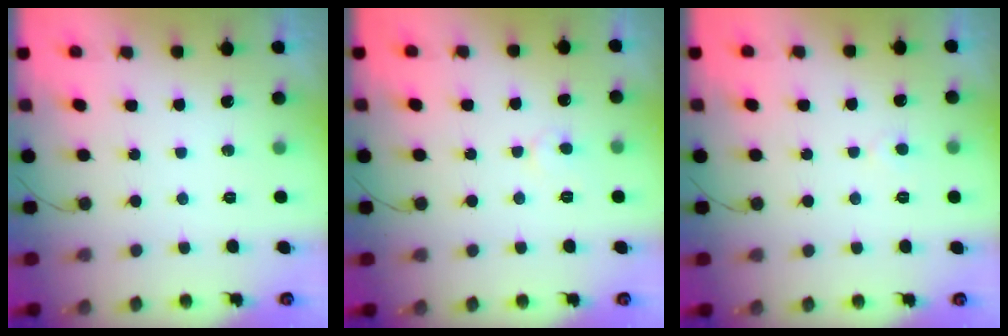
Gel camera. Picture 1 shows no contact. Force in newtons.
{"total": 3.2, "press": 3.2, "slide": 0.4}
{"total": 2.1, "press": 2.1, "slide": 0.3}